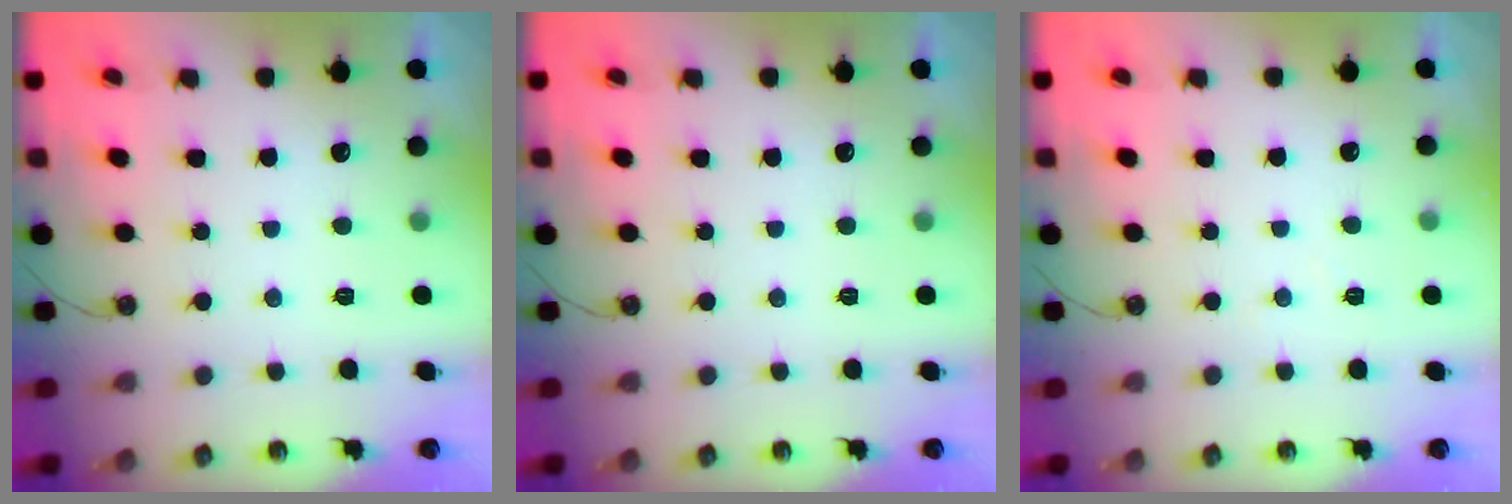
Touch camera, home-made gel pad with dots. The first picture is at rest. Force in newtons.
{"total": 0.0}
{"total": 3.0, "press": 3.0, "slide": 0.6}